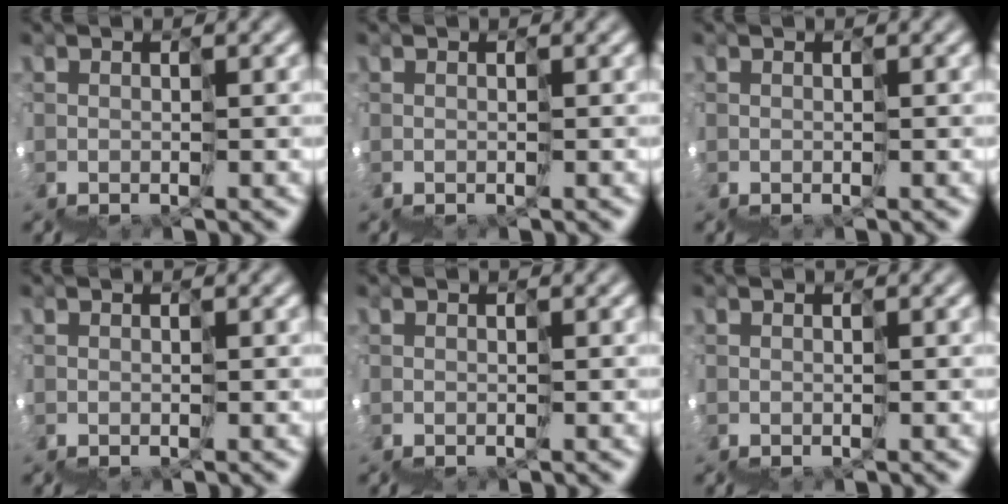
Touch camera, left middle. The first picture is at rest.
{"total": 0.0}
{"total": 0.0}
{"total": 0.0}
{"total": 0.0}
{"total": 0.0}